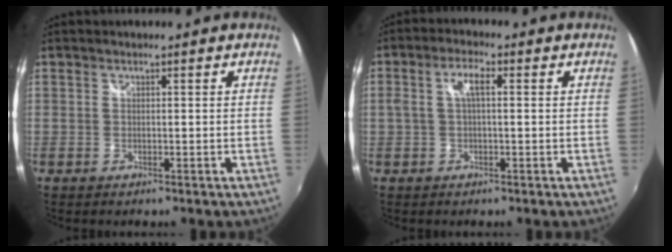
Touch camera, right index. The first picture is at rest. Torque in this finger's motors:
{"motor_torque": [0.45, -0.03, 0.25, 0.08]}